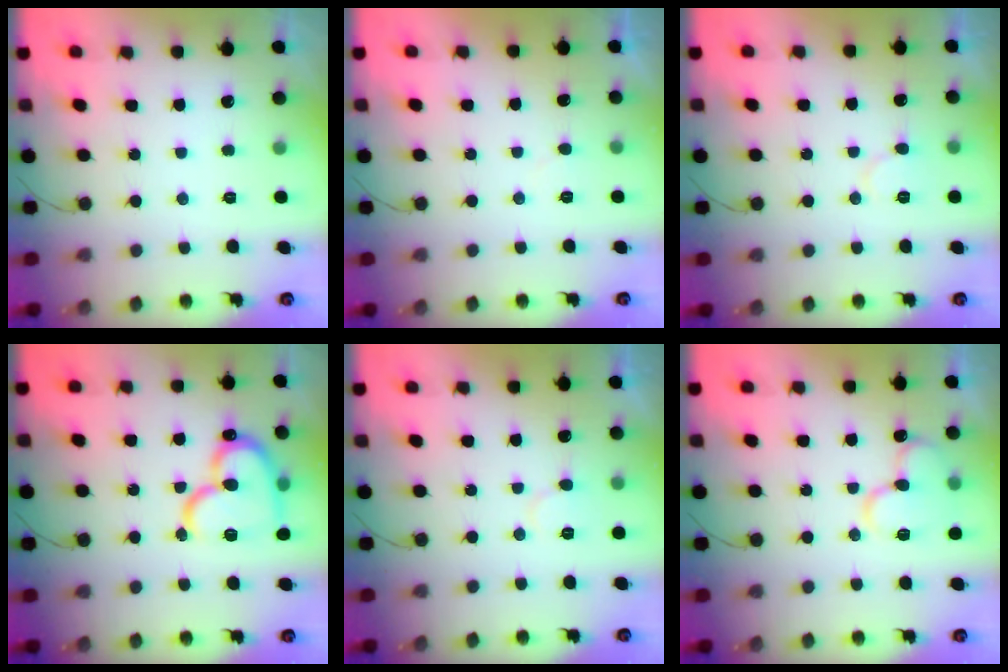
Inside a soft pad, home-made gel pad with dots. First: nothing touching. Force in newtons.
{"total": 3.8, "press": 3.7, "slide": 0.3}
{"total": 7.2, "press": 7.1, "slide": 0.7}
{"total": 19.0, "press": 18.8, "slide": 2.4}
{"total": 6.1, "press": 6.1, "slide": 0.5}
{"total": 13.3, "press": 13.3, "slide": 1.6}